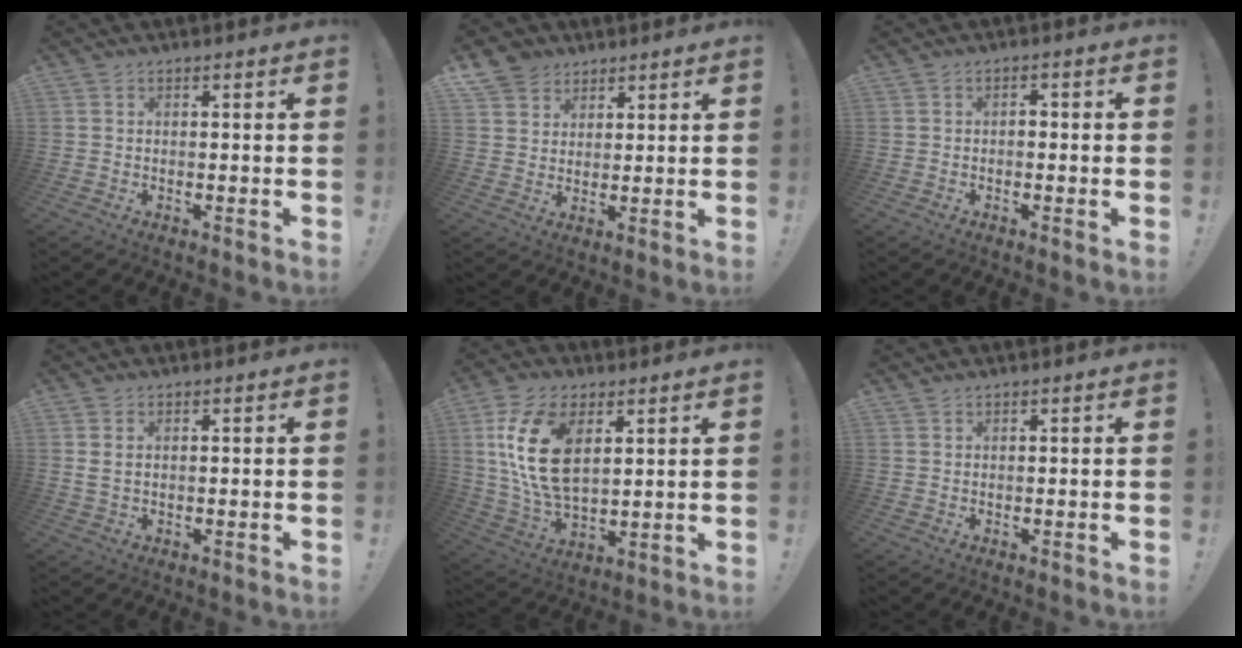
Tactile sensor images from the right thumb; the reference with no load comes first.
{"total": 7.2, "force": [4.8, 5.2, 1.1], "torque": [-0.019, -0.033, 0.096]}
{"total": 1.6, "force": [-1.2, 0.3, 1.0], "torque": [-0.024, 0.007, -0.022]}
{"total": 2.0, "force": [1.0, 1.1, 1.4], "torque": [-0.022, 0.001, 0.018]}
{"total": 18.2, "force": [6.0, 10.9, 13.3], "torque": [-0.267, -0.017, 0.104]}
{"total": 0.9, "force": [0.8, 0.3, 0.1], "torque": [0.001, -0.002, 0.016]}